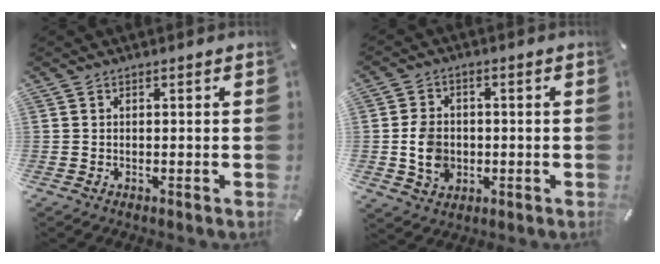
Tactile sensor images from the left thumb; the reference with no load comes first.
{"total": 8.0, "force": [-1.1, 6.6, 4.3], "torque": [-0.090, 0.005, -0.021]}